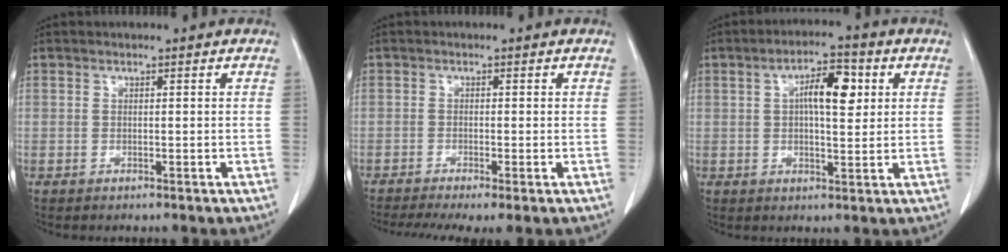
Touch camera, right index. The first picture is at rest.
{"total": 6.7, "force": [-4.5, 1.1, 4.9], "torque": [-0.080, -0.014, -0.077]}
{"total": 7.4, "force": [1.9, 2.5, 6.7], "torque": [-0.111, 0.014, 0.029]}